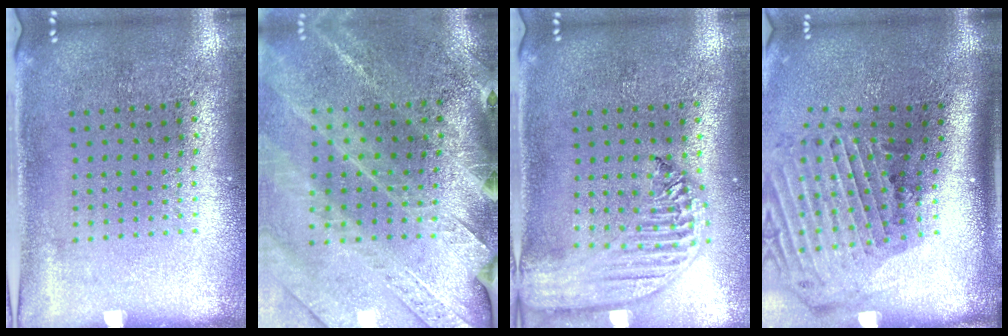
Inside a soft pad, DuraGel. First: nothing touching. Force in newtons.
{"total": 2.9, "press": 2.9, "slide": 0.4}
{"total": 2.6, "press": 2.1, "slide": 1.4}
{"total": 3.0, "press": 2.1, "slide": 2.2}